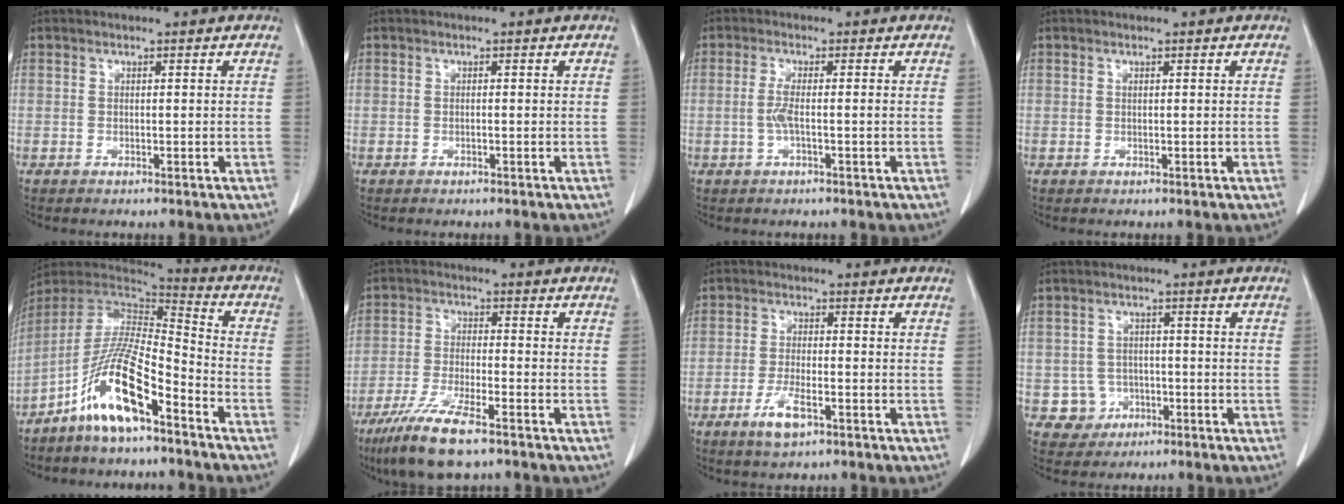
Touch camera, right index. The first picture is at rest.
{"total": 0.0}
{"total": 2.5, "force": [-0.5, 0.0, 2.5], "torque": [-0.052, 0.002, -0.009]}
{"total": 0.0}
{"total": 13.7, "force": [-8.3, 2.3, 10.7], "torque": [-0.209, -0.002, -0.154]}
{"total": 9.9, "force": [-6.9, 1.4, 7.0], "torque": [-0.137, -0.025, -0.123]}
{"total": 4.5, "force": [-2.4, 1.1, 3.7], "torque": [-0.073, -0.003, -0.041]}
{"total": 4.2, "force": [-1.2, 4.0, -0.1], "torque": [0.013, 0.015, -0.013]}